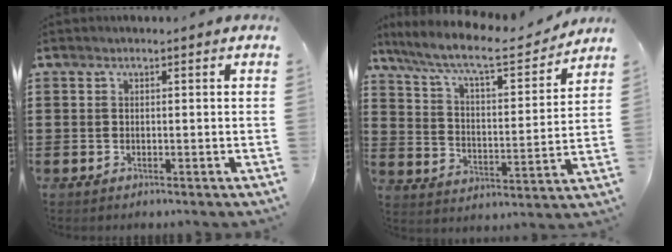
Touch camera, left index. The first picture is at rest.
{"total": 9.4, "force": [8.0, 1.0, 4.9], "torque": [-0.128, -0.043, 0.131]}